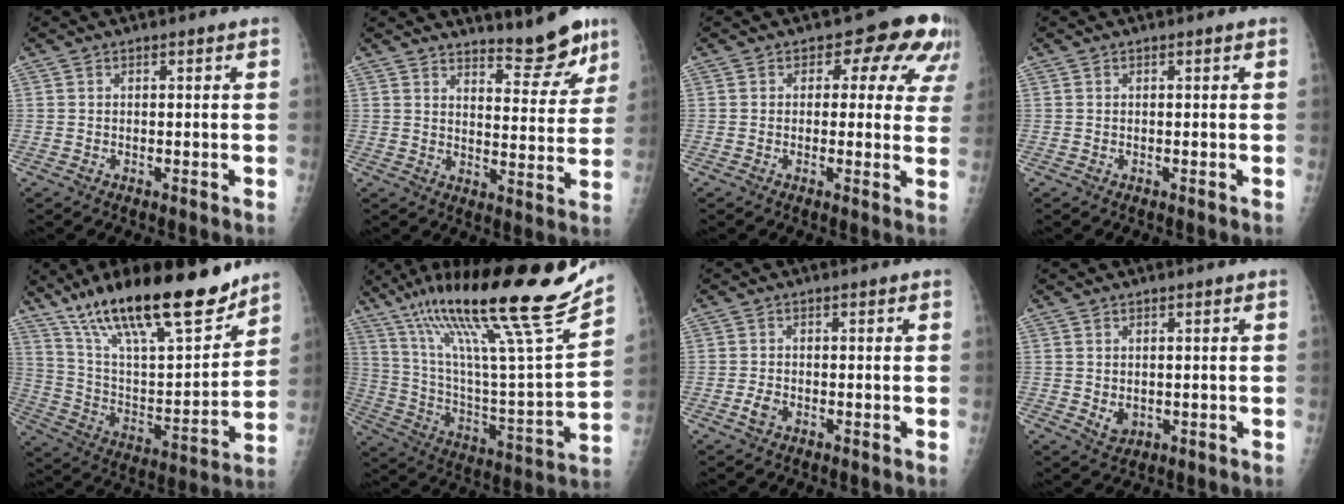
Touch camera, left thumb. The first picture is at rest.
{"total": 10.0, "force": [8.5, 2.4, 4.6], "torque": [-0.040, -0.068, 0.121]}
{"total": 9.8, "force": [4.5, 6.1, 6.3], "torque": [-0.015, -0.009, 0.031]}
{"total": 0.0}
{"total": 26.1, "force": [18.6, 6.9, 16.9], "torque": [-0.253, -0.070, 0.320]}
{"total": 29.9, "force": [21.2, 2.9, 20.8], "torque": [-0.327, -0.068, 0.358]}
{"total": 2.0, "force": [-0.9, 1.2, 1.3], "torque": [-0.028, 0.002, -0.019]}
{"total": 2.6, "force": [-0.1, 2.0, 1.7], "torque": [-0.019, -0.004, 0.008]}